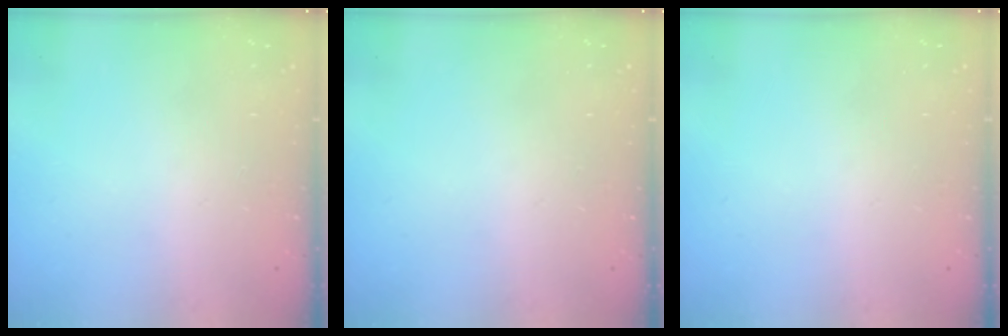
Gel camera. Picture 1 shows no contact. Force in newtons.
{"total": 0.0}
{"total": 0.0}